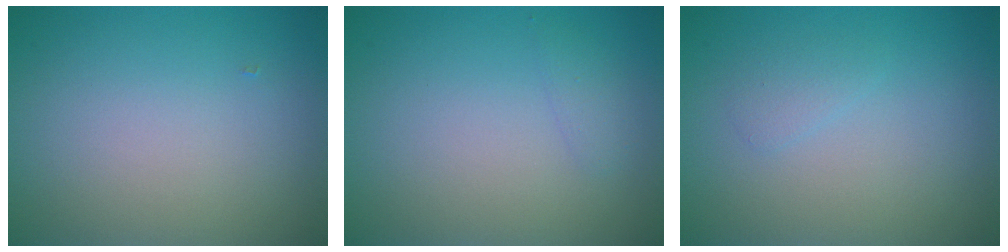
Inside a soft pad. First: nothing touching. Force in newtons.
{"total": 0.8, "press": 0.8, "slide": 0.0}
{"total": 0.9, "press": 0.9, "slide": 0.0}